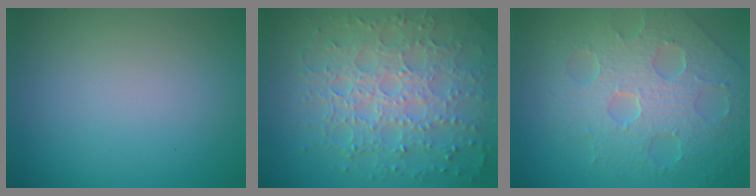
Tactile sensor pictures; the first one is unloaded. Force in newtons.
{"total": 7.7, "press": 5.6, "slide": 5.4}
{"total": 8.3, "press": 5.8, "slide": 5.9}